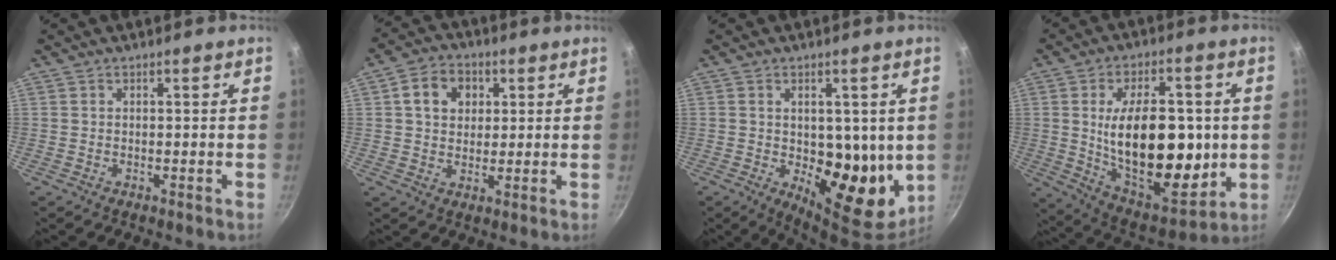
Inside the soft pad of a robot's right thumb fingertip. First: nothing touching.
{"total": 8.1, "force": [2.4, 6.5, 4.2], "torque": [-0.048, 0.005, 0.031]}
{"total": 13.2, "force": [0.5, 7.9, 10.6], "torque": [-0.100, -0.046, 0.021]}
{"total": 24.8, "force": [0.4, 13.8, 20.6], "torque": [-0.284, -0.019, 0.019]}